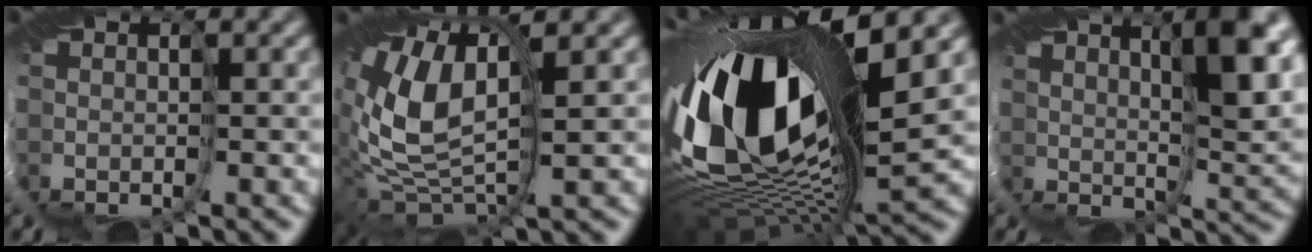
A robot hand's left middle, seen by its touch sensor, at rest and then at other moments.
{"total": 12.2, "force": [2.3, 6.6, 9.9], "torque": [-0.218, -0.019, 0.056]}
{"total": 17.6, "force": [2.9, 8.1, 15.3], "torque": [-0.316, -0.026, 0.048]}
{"total": 7.8, "force": [3.8, 1.7, 6.6], "torque": [-0.096, 0.004, 0.063]}